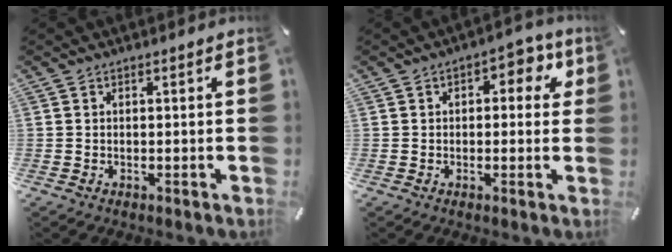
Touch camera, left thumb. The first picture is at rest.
{"total": 5.8, "force": [1.4, 3.5, 4.5], "torque": [-0.043, -0.003, 0.011]}